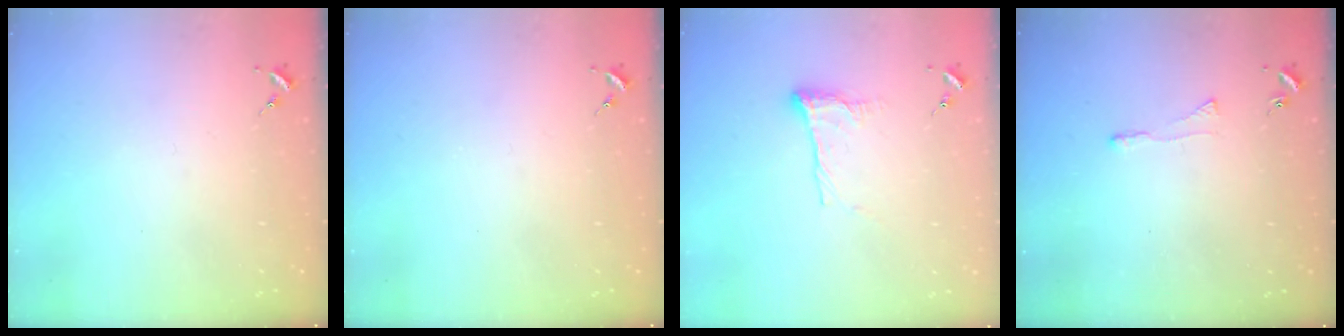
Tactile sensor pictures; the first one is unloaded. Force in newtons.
{"total": 0.0}
{"total": 11.7, "press": 11.6, "slide": 1.0}
{"total": 2.9, "press": 2.9, "slide": 0.6}